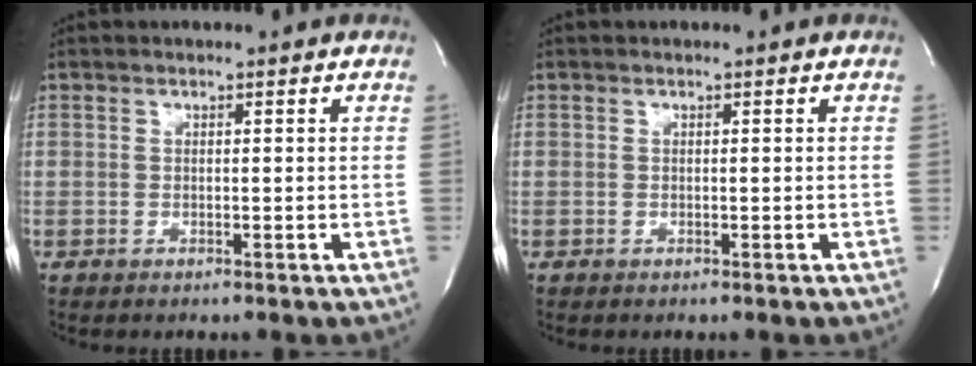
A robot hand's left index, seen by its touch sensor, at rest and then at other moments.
{"total": 0.0}